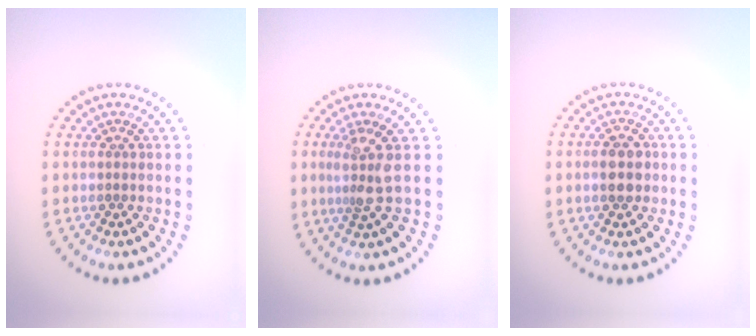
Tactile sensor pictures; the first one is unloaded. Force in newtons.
{"total": 2.6, "press": 1.8, "slide": 1.8}
{"total": 2.2, "press": 2.2, "slide": 0.2}